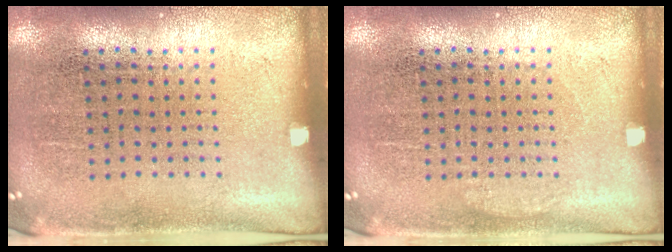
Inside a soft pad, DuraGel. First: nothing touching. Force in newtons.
{"total": 0.6, "press": 0.5, "slide": 0.1}